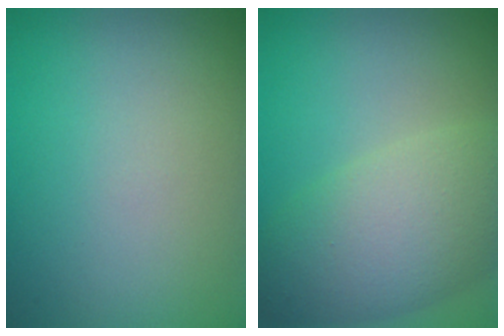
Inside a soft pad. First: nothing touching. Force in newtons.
{"total": 7.3, "press": 7.3, "slide": 0.3}